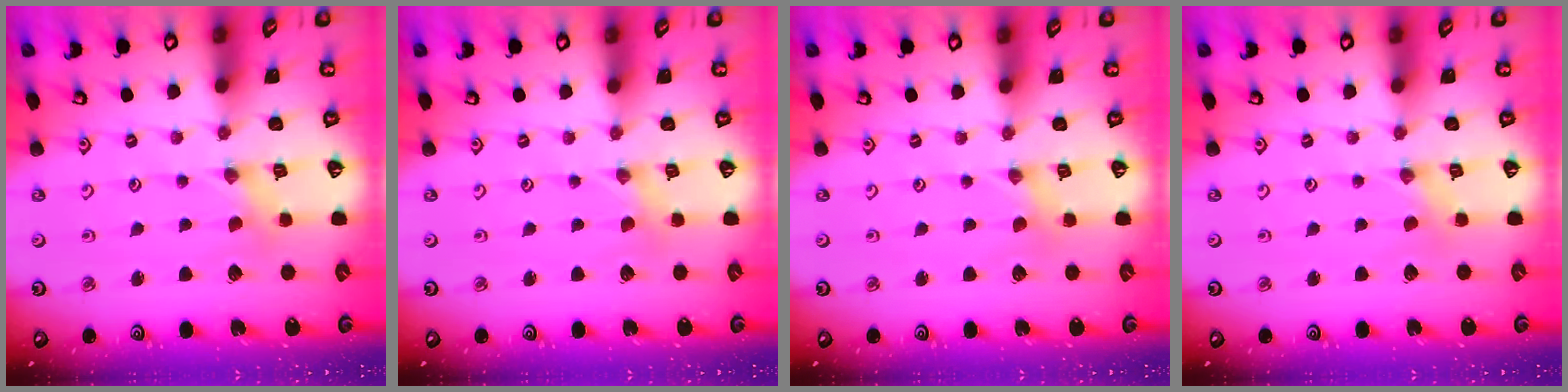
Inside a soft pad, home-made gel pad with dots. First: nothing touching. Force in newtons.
{"total": 0.0}
{"total": 0.0}
{"total": 0.0}